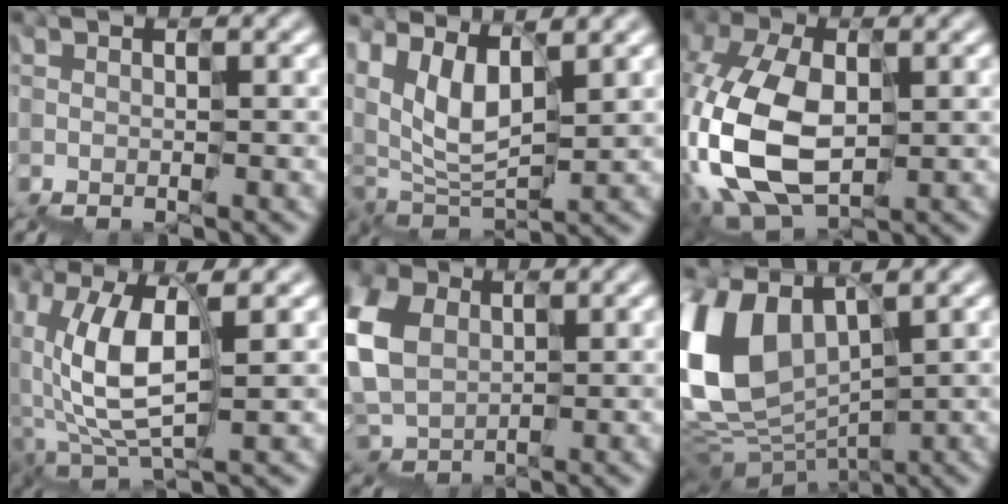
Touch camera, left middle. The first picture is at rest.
{"total": 3.5, "force": [3.1, 1.1, 1.3], "torque": [-0.044, 0.010, 0.060]}
{"total": 7.8, "force": [-1.0, 5.4, 5.5], "torque": [-0.156, 0.005, -0.015]}
{"total": 4.9, "force": [1.3, 2.6, 3.9], "torque": [-0.096, 0.019, 0.022]}
{"total": 5.2, "force": [1.7, 4.7, 1.6], "torque": [-0.071, 0.031, 0.031]}
{"total": 8.3, "force": [3.3, 5.8, 5.0], "torque": [-0.161, 0.017, 0.061]}